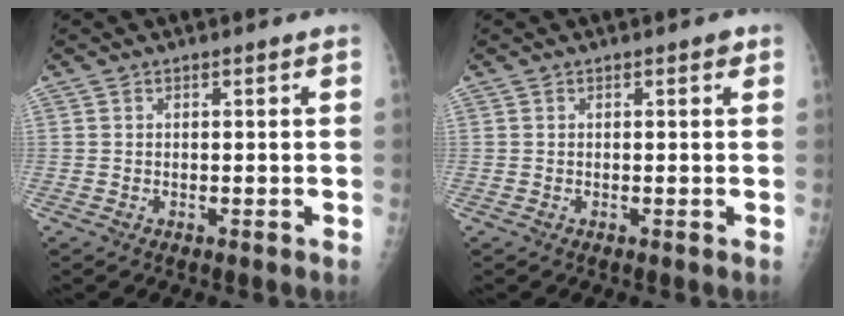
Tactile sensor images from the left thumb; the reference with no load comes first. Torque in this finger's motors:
{"motor_torque": [0.19, 0.03, 0.12, 0.15, 0.00]}